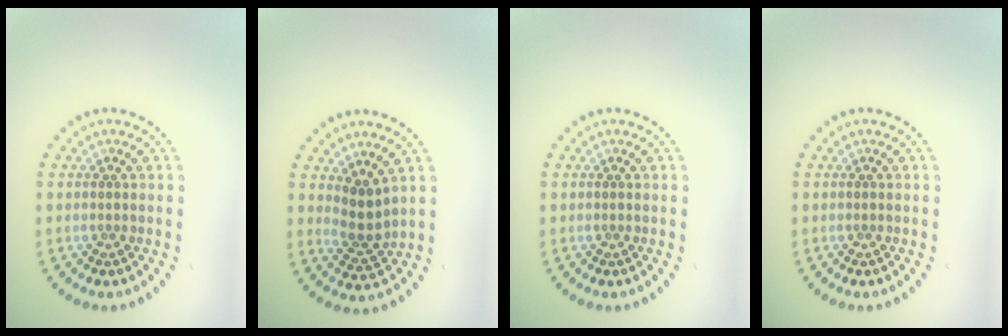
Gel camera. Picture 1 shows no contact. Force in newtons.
{"total": 2.5, "press": 1.9, "slide": 1.7}
{"total": 0.0}
{"total": 0.0}